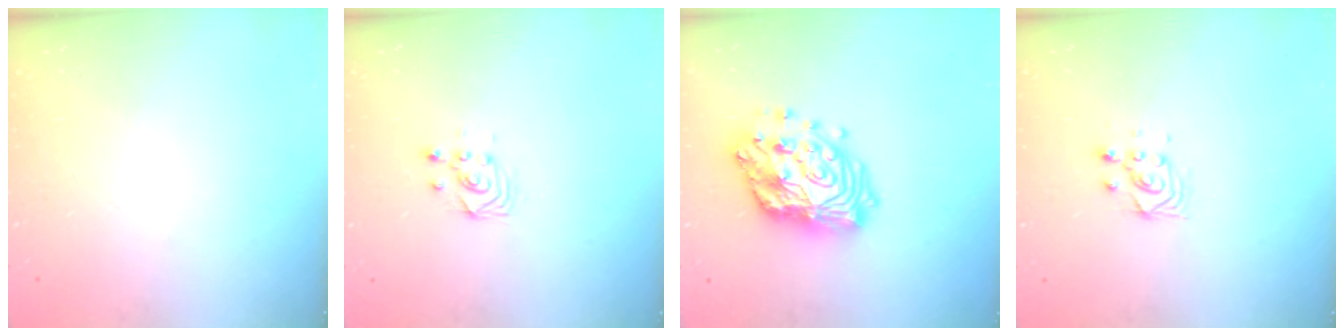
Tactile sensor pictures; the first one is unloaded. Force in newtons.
{"total": 4.2, "press": 4.2, "slide": 0.4}
{"total": 18.3, "press": 18.2, "slide": 1.6}
{"total": 4.0, "press": 3.8, "slide": 1.1}